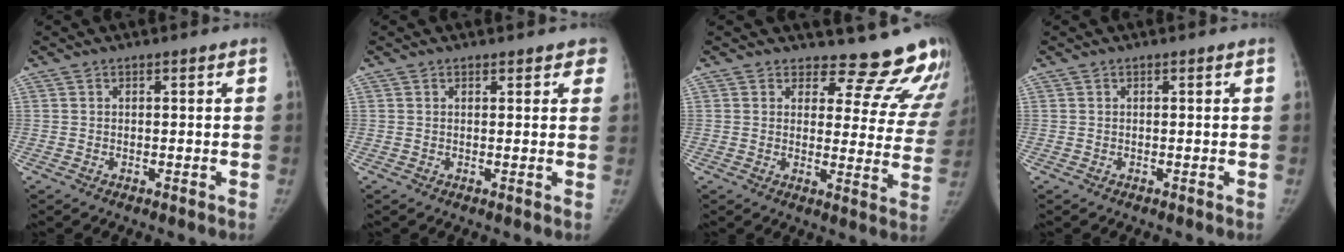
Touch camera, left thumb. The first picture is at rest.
{"total": 3.1, "force": [2.5, 1.6, 1.0], "torque": [0.026, -0.005, 0.017]}
{"total": 14.6, "force": [13.6, 4.5, 2.7], "torque": [0.017, -0.135, 0.140]}
{"total": 0.0}